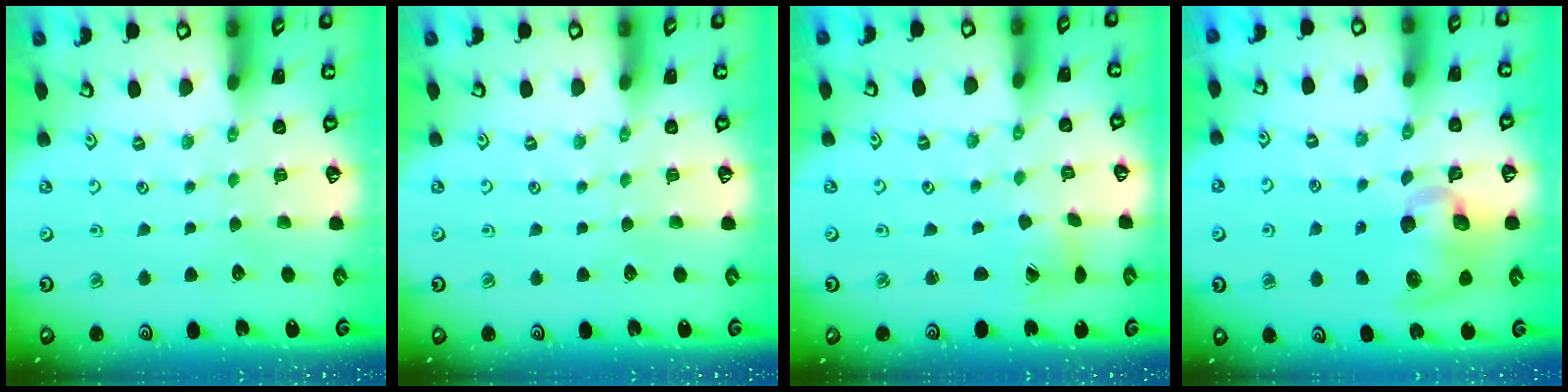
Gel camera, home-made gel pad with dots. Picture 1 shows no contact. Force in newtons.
{"total": 0.0}
{"total": 2.5, "press": 2.5, "slide": 0.4}
{"total": 12.5, "press": 12.3, "slide": 1.9}